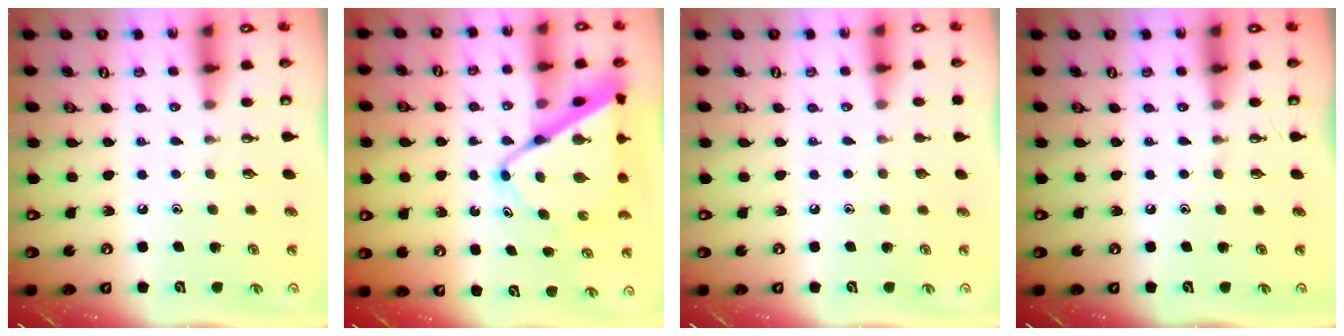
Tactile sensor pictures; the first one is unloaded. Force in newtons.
{"total": 12.2, "press": 12.1, "slide": 1.2}
{"total": 0.0}
{"total": 0.0}